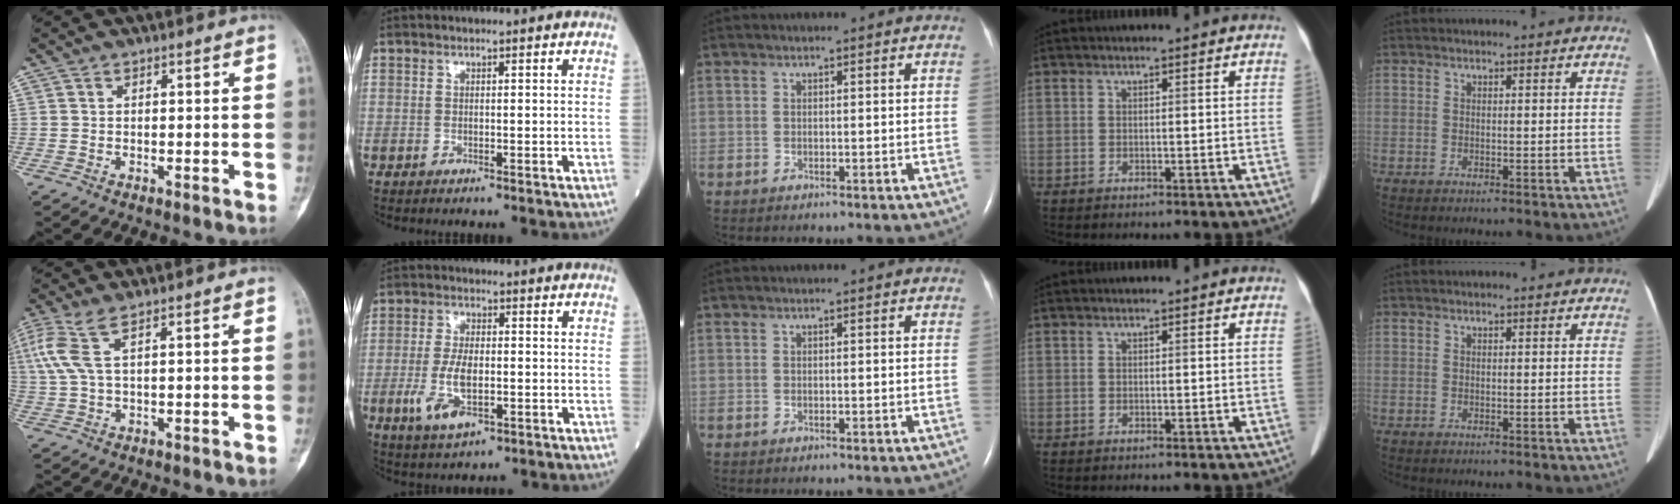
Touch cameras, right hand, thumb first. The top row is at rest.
{"thumb": {"total": 6.8, "force": [2.6, 2.1, 5.9], "torque": [-0.180, 0.012, 0.061]}, "index": {"total": 7.8, "force": [-2.2, 3.0, 6.9], "torque": [-0.146, -0.006, -0.035]}}